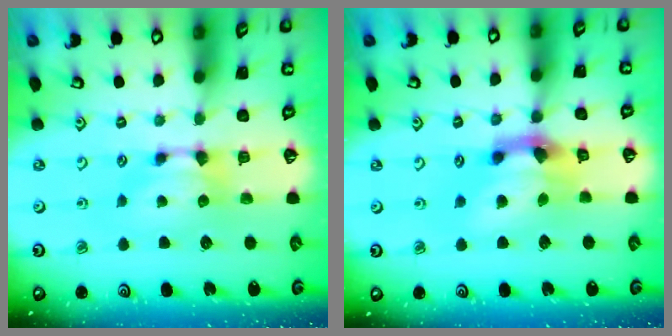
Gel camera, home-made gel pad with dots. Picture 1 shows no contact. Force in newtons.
{"total": 5.6, "press": 5.0, "slide": 2.5}